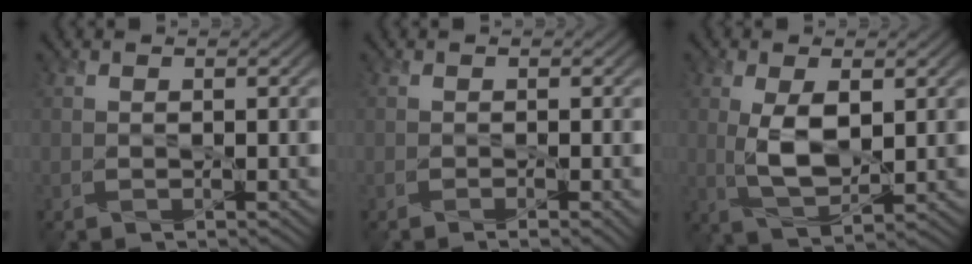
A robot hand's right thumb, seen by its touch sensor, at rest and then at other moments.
{"total": 0.9, "force": [-0.3, 0.0, 0.9], "torque": [-0.014, -0.004, -0.005]}
{"total": 6.3, "force": [0.7, 3.0, 5.5], "torque": [-0.122, -0.003, 0.020]}